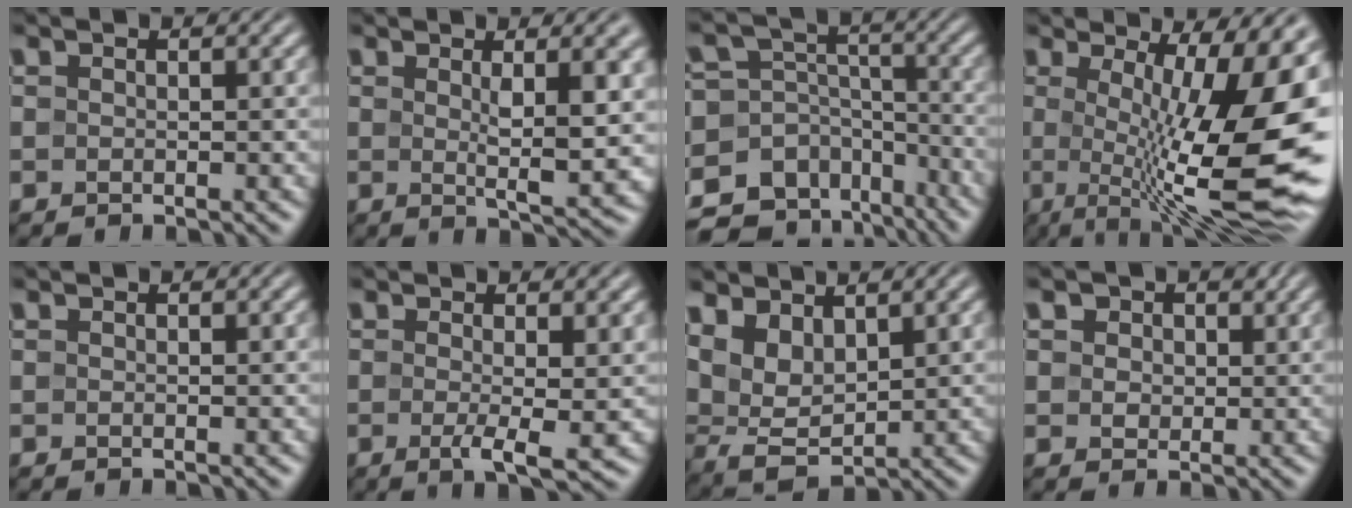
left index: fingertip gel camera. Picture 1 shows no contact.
{"total": 6.5, "force": [1.2, 1.4, 6.3], "torque": [-0.086, -0.010, 0.021]}
{"total": 14.7, "force": [-9.3, 10.6, 4.3], "torque": [-0.099, -0.029, -0.128]}
{"total": 15.3, "force": [-0.5, 4.4, 14.7], "torque": [-0.185, 0.002, -0.009]}
{"total": 0.0}
{"total": 3.8, "force": [-0.4, 0.8, 3.7], "torque": [-0.062, -0.010, -0.006]}
{"total": 5.7, "force": [3.0, 3.0, 3.8], "torque": [-0.083, 0.001, 0.056]}
{"total": 3.9, "force": [2.0, 2.8, 1.9], "torque": [-0.047, 0.007, 0.023]}